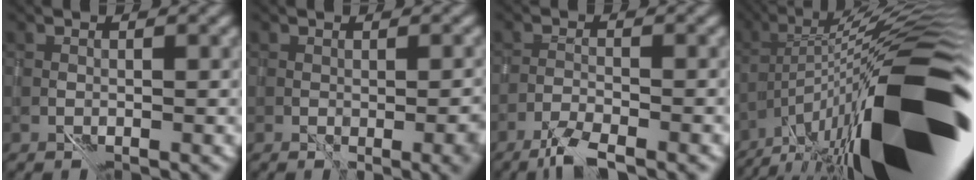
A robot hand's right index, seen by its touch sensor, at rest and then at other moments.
{"total": 2.8, "force": [-0.2, 0.6, 2.7], "torque": [-0.033, 0.002, 0.009]}
{"total": 3.1, "force": [-2.3, 0.3, 2.0], "torque": [-0.037, 0.006, -0.048]}
{"total": 19.7, "force": [-6.2, 5.3, 17.9], "torque": [-0.255, 0.029, -0.106]}